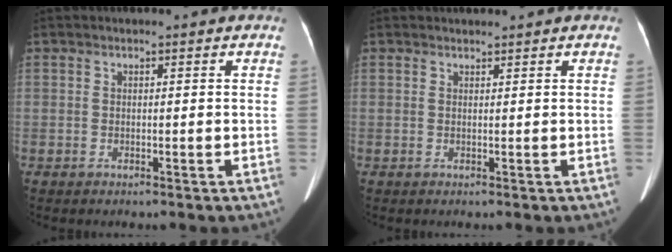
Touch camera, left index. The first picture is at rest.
{"total": 0.8, "force": [0.7, 0.0, 0.0], "torque": [-0.004, 0.006, 0.015]}